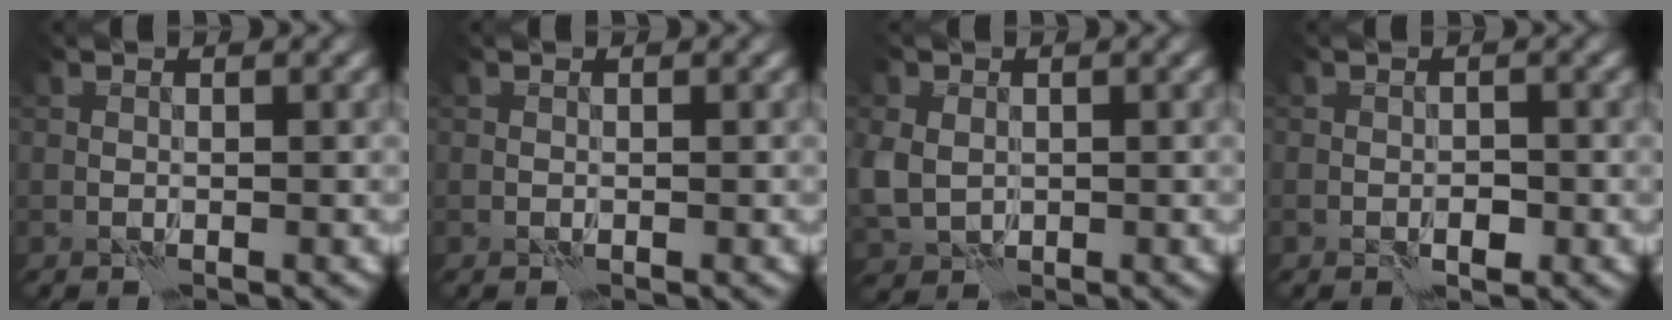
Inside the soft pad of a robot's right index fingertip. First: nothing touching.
{"total": 0.0}
{"total": 3.8, "force": [0.0, 3.1, 2.1], "torque": [-0.058, -0.005, -0.002]}
{"total": 1.5, "force": [-0.6, 0.8, 1.1], "torque": [-0.019, -0.001, -0.011]}